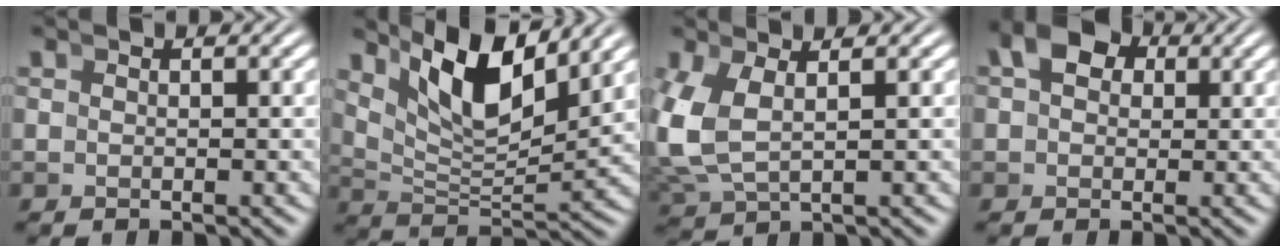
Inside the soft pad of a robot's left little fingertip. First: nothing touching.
{"total": 7.7, "force": [4.6, 2.6, 5.6], "torque": [-0.087, 0.007, 0.079]}
{"total": 5.5, "force": [0.8, 4.0, 3.7], "torque": [-0.107, -0.004, 0.023]}
{"total": 5.4, "force": [2.1, 4.0, 2.9], "torque": [-0.046, 0.013, 0.024]}